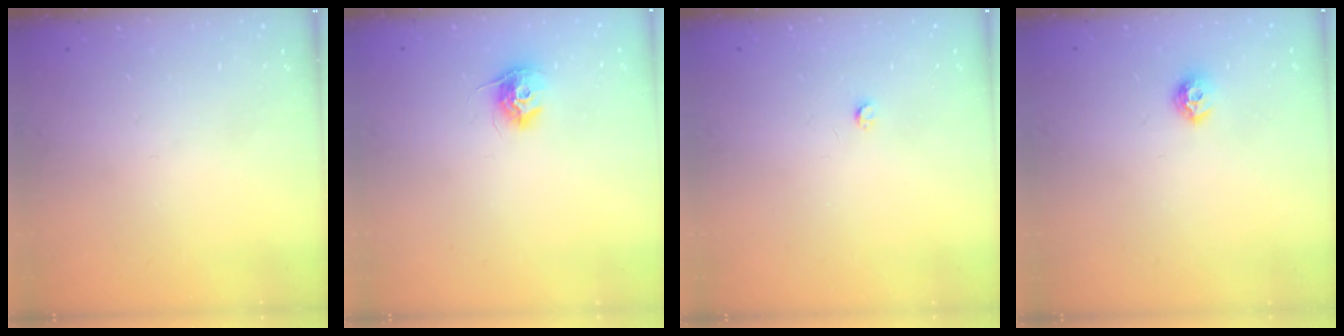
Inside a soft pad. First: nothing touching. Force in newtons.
{"total": 9.5, "press": 9.5, "slide": 0.3}
{"total": 2.5, "press": 2.5, "slide": 0.4}
{"total": 7.5, "press": 7.4, "slide": 0.7}